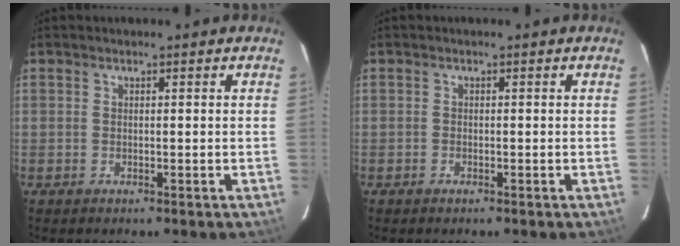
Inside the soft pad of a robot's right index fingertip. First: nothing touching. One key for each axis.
{"total": 0.5, "fx": -0.5, "fy": 0.2, "fz": 0.1, "tx": -0.003, "ty": 0.000, "tz": -0.011}